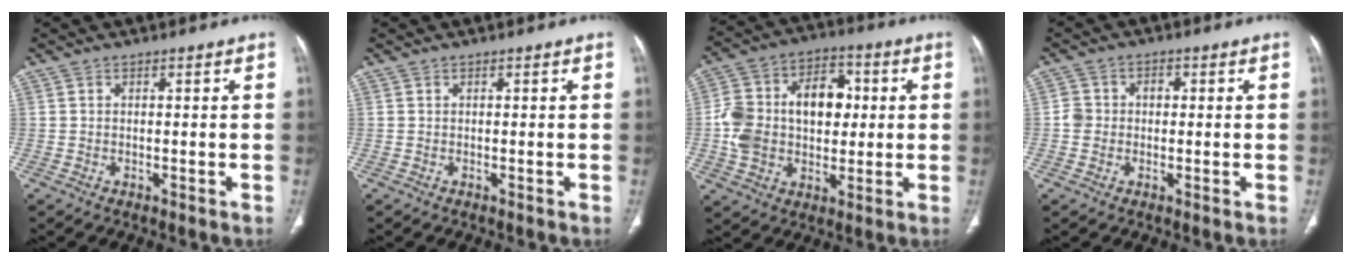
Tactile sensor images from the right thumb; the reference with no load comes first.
{"total": 0.0}
{"total": 17.8, "force": [1.2, 12.3, 12.7], "torque": [-0.203, 0.029, 0.021]}
{"total": 3.8, "force": [-0.3, 3.4, 1.5], "torque": [-0.015, 0.017, -0.009]}